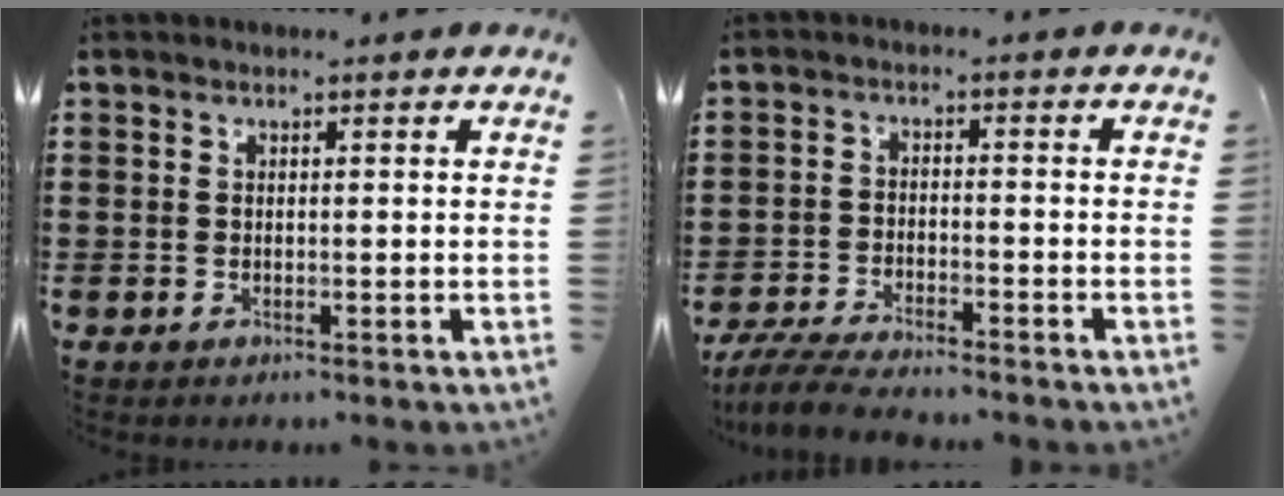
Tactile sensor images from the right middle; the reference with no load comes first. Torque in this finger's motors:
{"motor_torque": [0.09, -0.02, 0.23, 0.07]}